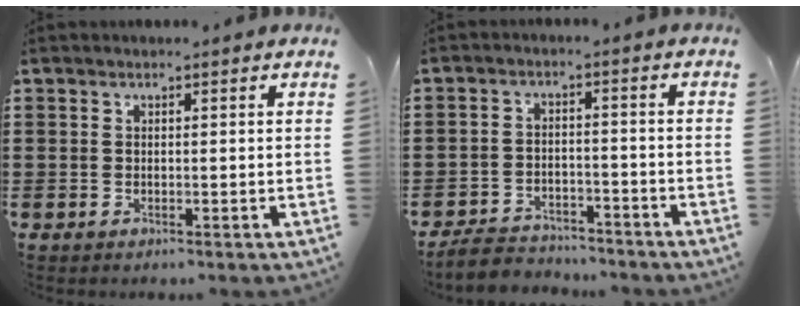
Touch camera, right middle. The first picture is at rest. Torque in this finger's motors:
{"motor_torque": [0.92, -0.18, 0.00, 0.00]}